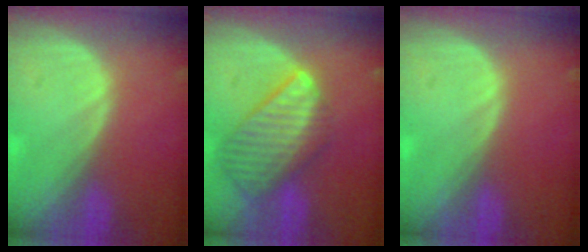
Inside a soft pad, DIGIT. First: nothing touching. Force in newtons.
{"total": 9.7, "press": 8.5, "slide": 4.7}
{"total": 0.0}